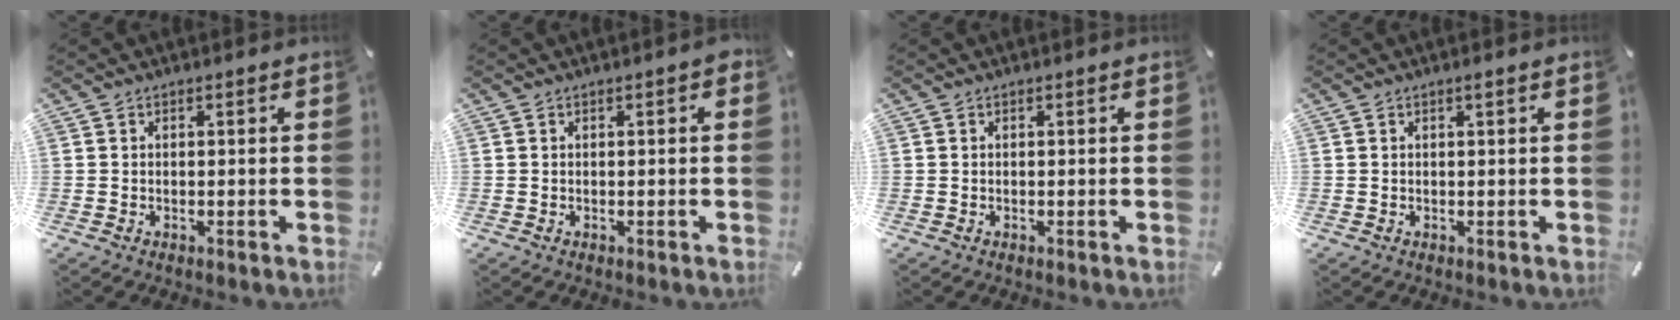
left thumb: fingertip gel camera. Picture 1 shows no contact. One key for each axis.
{"total": 0.7, "fx": 0.0, "fy": 0.2, "fz": 0.7, "tx": -0.012, "ty": 0.001, "tz": -0.001}
{"total": 0.0}
{"total": 0.6, "fx": 0.3, "fy": 0.0, "fz": 0.5, "tx": -0.009, "ty": 0.000, "tz": 0.006}